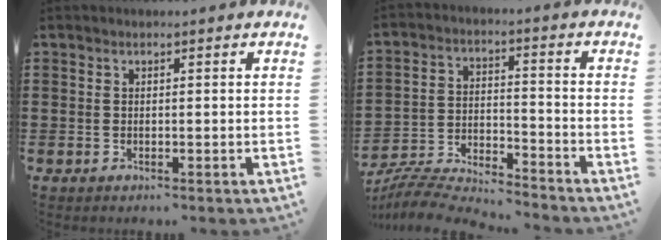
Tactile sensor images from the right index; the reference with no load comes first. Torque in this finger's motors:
{"motor_torque": [-1.17, 0.97, -0.32, -0.10]}